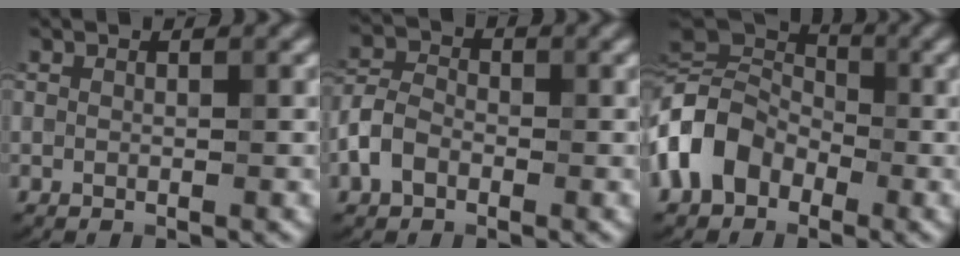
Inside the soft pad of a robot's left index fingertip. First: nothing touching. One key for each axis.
{"total": 3.0, "fx": -1.4, "fy": 2.0, "fz": 1.7, "tx": -0.038, "ty": 0.014, "tz": -0.037}
{"total": 6.9, "fx": -2.0, "fy": 5.2, "fz": 4.1, "tx": -0.084, "ty": 0.015, "tz": -0.060}